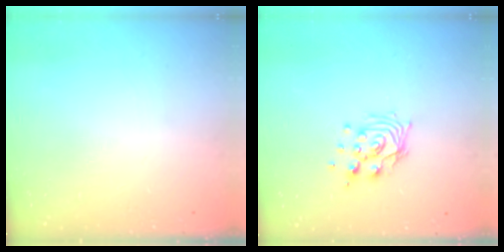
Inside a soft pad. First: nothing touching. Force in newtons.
{"total": 9.9, "press": 9.8, "slide": 1.5}